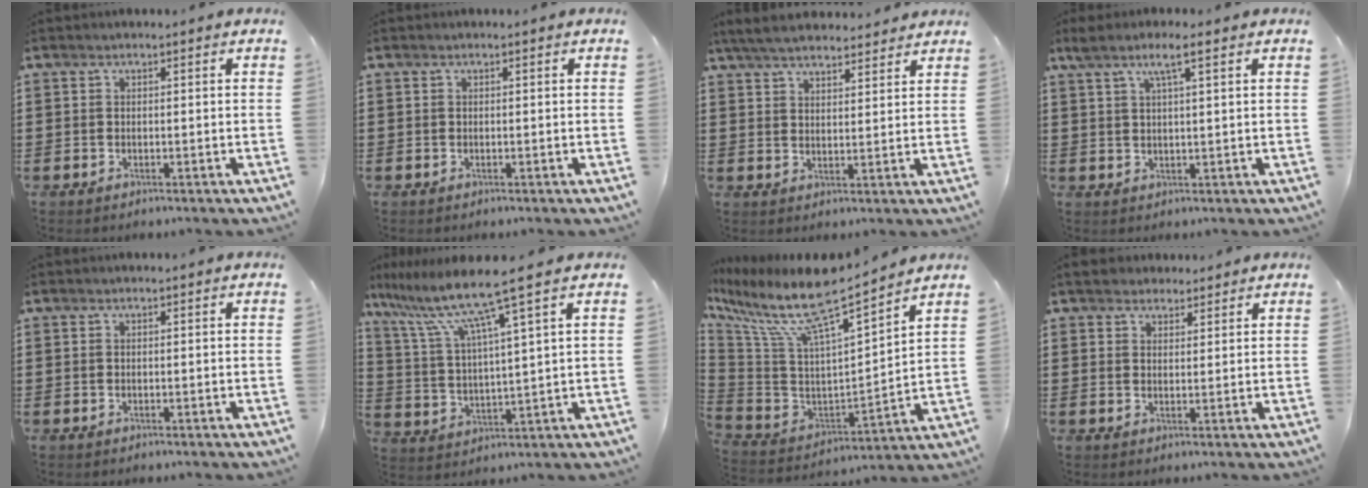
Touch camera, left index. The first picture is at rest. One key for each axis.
{"total": 0.0}
{"total": 5.5, "fx": 5.1, "fy": 0.9, "fz": 1.7, "tx": -0.049, "ty": -0.012, "tz": 0.095}
{"total": 4.0, "fx": 1.9, "fy": 0.4, "fz": 3.5, "tx": -0.073, "ty": 0.004, "tz": 0.029}
{"total": 0.0}
{"total": 9.8, "fx": 7.0, "fy": -0.5, "fz": 6.8, "tx": -0.157, "ty": -0.034, "tz": 0.113}
{"total": 10.1, "fx": 7.5, "fy": 1.2, "fz": 6.6, "tx": -0.156, "ty": -0.060, "tz": 0.122}
{"total": 3.2, "fx": 2.8, "fy": 1.5, "fz": 0.2, "tx": -0.006, "ty": 0.000, "tz": 0.053}